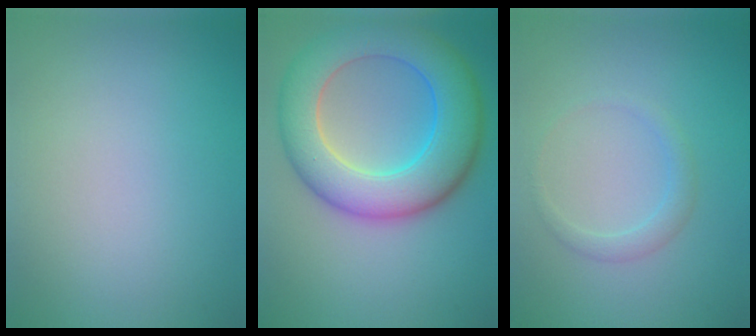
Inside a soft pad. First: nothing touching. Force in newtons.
{"total": 9.8, "press": 9.8, "slide": 0.1}
{"total": 1.5, "press": 1.5, "slide": 0.1}